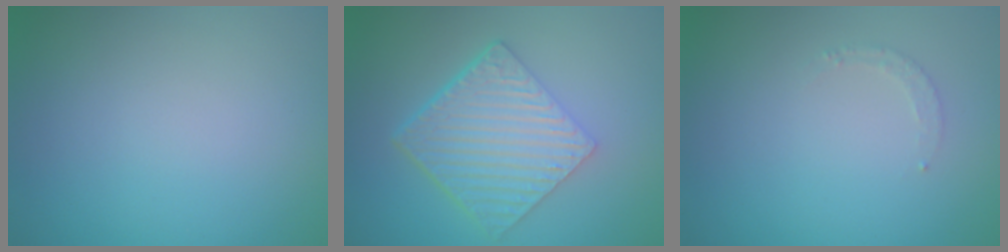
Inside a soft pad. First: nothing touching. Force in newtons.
{"total": 6.4, "press": 4.3, "slide": 4.7}
{"total": 0.9, "press": 0.9, "slide": 0.2}